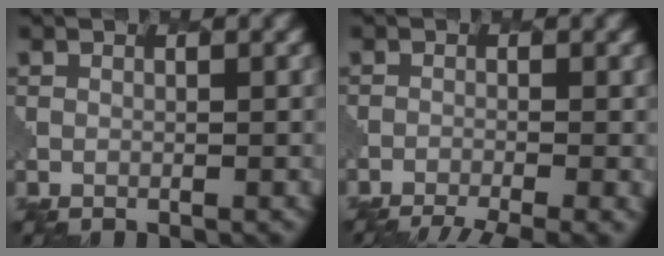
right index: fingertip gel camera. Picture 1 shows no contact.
{"total": 5.7, "force": [-4.5, 1.2, 3.2], "torque": [-0.049, -0.021, -0.066]}